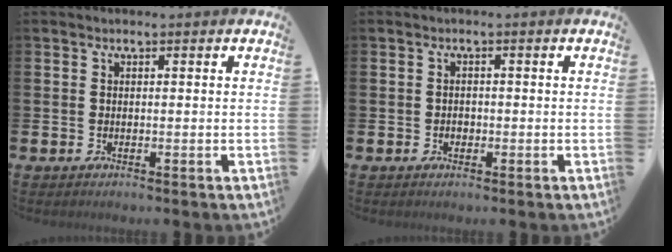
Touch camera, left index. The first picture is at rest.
{"total": 1.0, "force": [-0.3, 0.8, 0.4], "torque": [-0.006, 0.004, -0.008]}